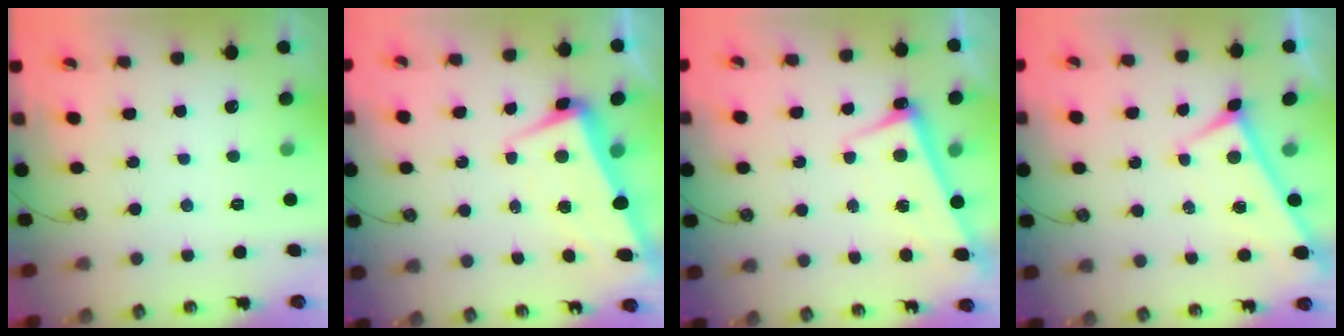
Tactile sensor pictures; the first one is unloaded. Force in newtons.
{"total": 1.3, "press": 0.4, "slide": 1.2}
{"total": 2.8, "press": 2.6, "slide": 1.0}
{"total": 0.0}